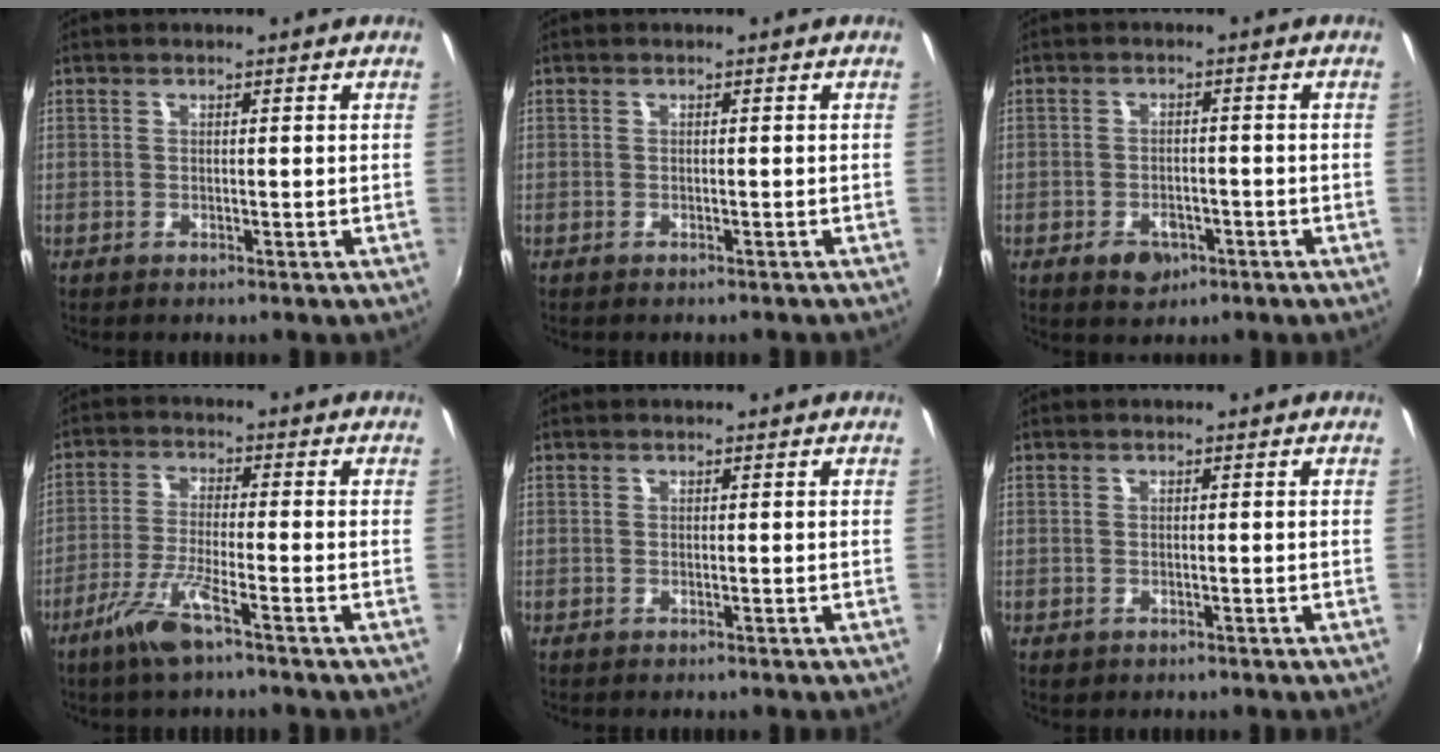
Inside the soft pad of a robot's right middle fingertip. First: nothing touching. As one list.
[{"total": 0.8, "force": [-0.7, 0.3, 0.3], "torque": [-0.007, -0.002, -0.009]}, {"total": 4.4, "force": [-2.4, 3.0, 2.1], "torque": [-0.048, 0.001, -0.029]}, {"total": 7.4, "force": [-4.8, 0.5, 5.7], "torque": [-0.126, -0.009, -0.093]}, {"total": 0.0}, {"total": 0.9, "force": [-0.4, 0.8, 0.3], "torque": [-0.006, -0.004, -0.006]}]